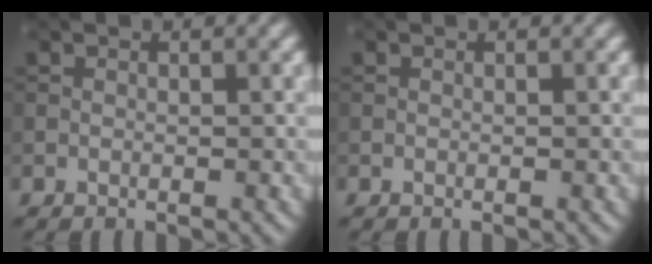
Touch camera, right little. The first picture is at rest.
{"total": 0.0}